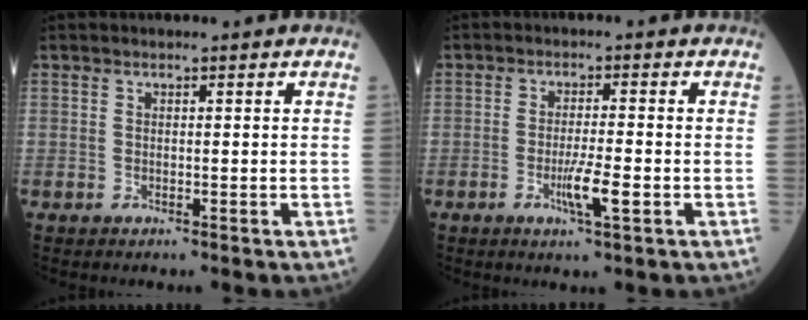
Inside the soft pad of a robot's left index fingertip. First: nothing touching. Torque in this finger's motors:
{"motor_torque": [0.58, 0.39, 0.18, 0.06]}